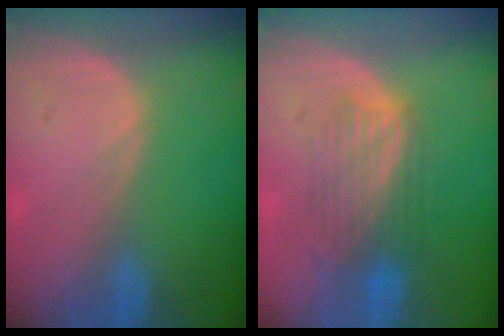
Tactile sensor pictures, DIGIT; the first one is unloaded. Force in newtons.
{"total": 5.6, "press": 5.6, "slide": 0.4}